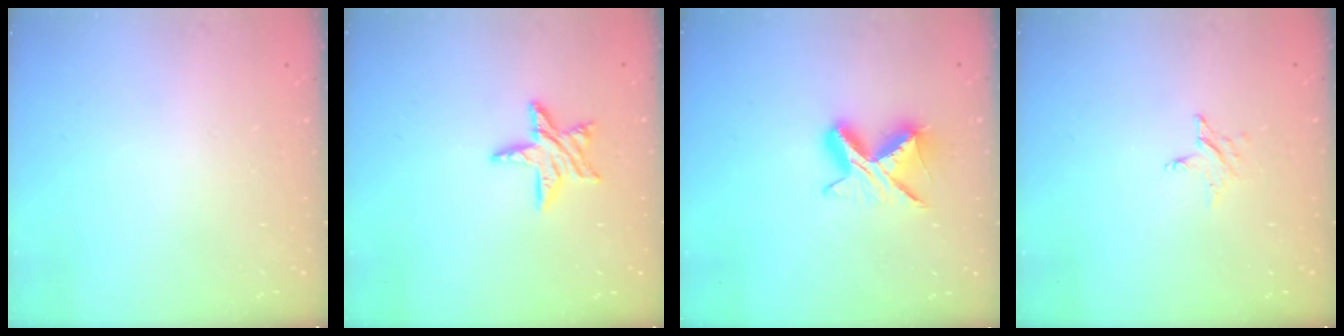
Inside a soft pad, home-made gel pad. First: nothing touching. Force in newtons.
{"total": 10.6, "press": 10.6, "slide": 0.8}
{"total": 8.7, "press": 8.6, "slide": 0.6}
{"total": 3.0, "press": 3.0, "slide": 0.3}